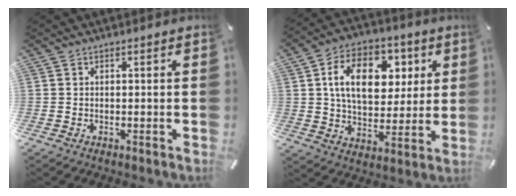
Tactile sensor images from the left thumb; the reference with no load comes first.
{"total": 16.7, "force": [4.9, 11.3, 11.3], "torque": [-0.177, 0.009, 0.089]}